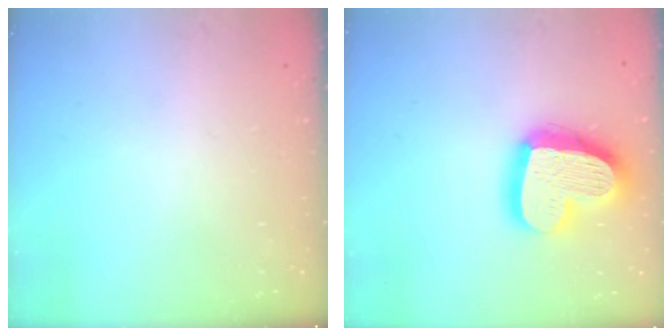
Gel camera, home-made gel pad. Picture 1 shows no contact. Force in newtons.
{"total": 21.6, "press": 21.5, "slide": 1.9}